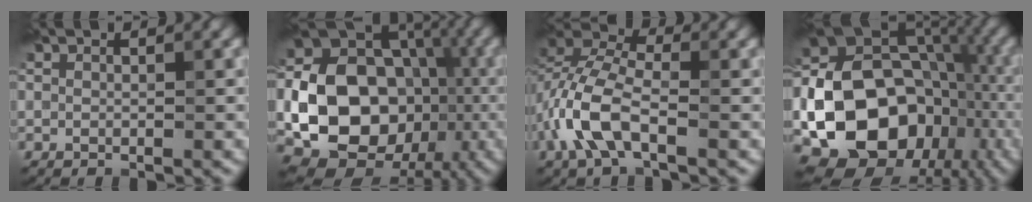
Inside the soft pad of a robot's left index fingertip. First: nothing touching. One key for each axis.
{"total": 18.8, "fx": -3.2, "fy": 15.3, "fz": 10.5, "tx": -0.172, "ty": -0.011, "tz": -0.078}
{"total": 6.3, "fx": -2.7, "fy": 2.9, "fz": 5.0, "tx": -0.119, "ty": 0.011, "tz": -0.060}
{"total": 19.5, "fx": -5.2, "fy": 15.5, "fz": 10.6, "tx": -0.191, "ty": -0.005, "tz": -0.091}